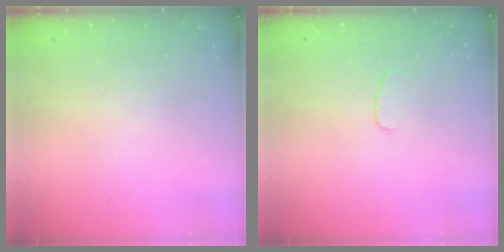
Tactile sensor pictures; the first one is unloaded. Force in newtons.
{"total": 3.4, "press": 3.4, "slide": 0.3}